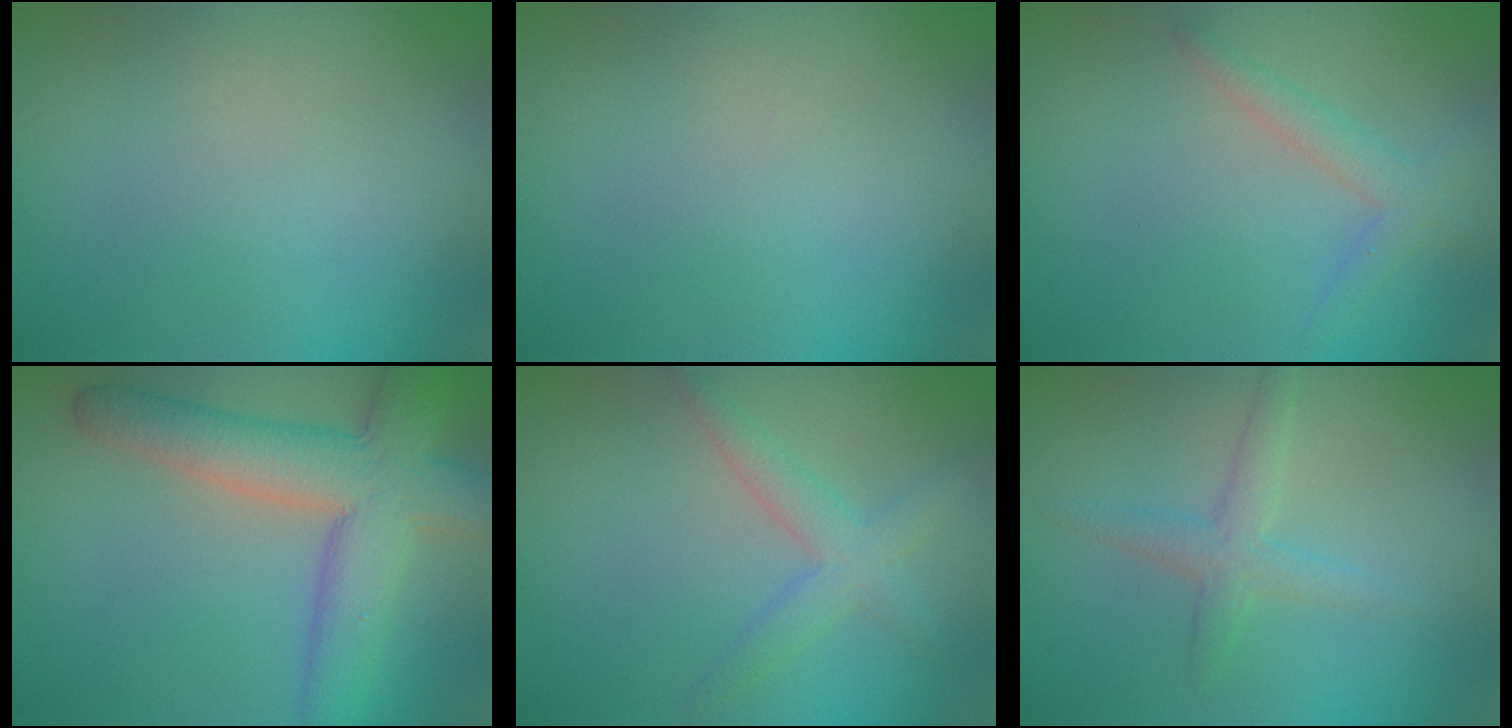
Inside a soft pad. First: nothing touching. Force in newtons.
{"total": 0.0}
{"total": 2.0, "press": 2.0, "slide": 0.1}
{"total": 8.5, "press": 8.5, "slide": 0.5}
{"total": 2.9, "press": 2.9, "slide": 0.1}
{"total": 2.3, "press": 2.3, "slide": 0.0}